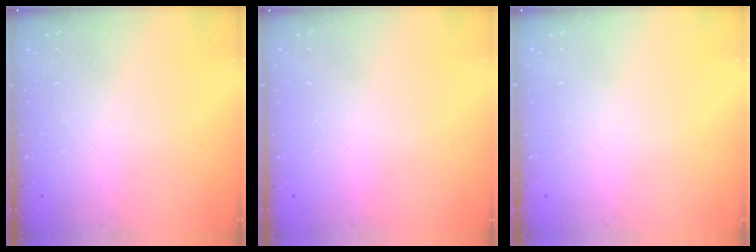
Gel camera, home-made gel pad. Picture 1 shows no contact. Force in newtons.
{"total": 0.9, "press": 0.9, "slide": 0.0}
{"total": 0.0}